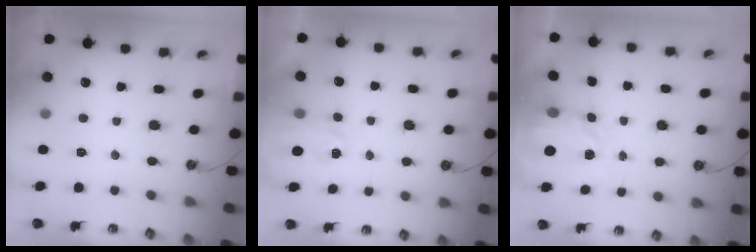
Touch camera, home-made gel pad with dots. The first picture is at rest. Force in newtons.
{"total": 2.5, "press": 2.4, "slide": 0.4}
{"total": 3.9, "press": 3.9, "slide": 0.6}